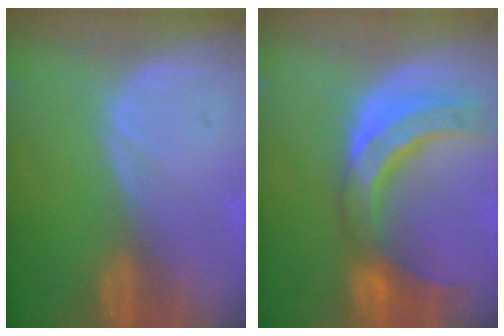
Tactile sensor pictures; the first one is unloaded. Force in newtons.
{"total": 10.6, "press": 9.3, "slide": 5.1}